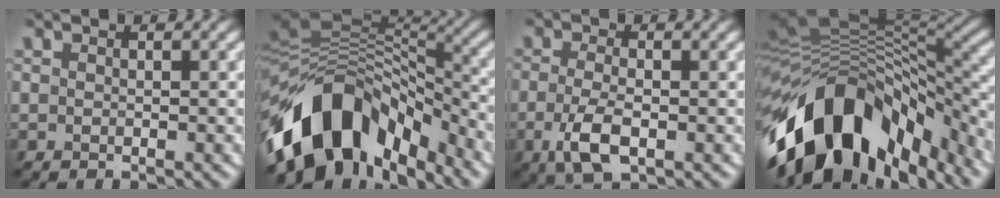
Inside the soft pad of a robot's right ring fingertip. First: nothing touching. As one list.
[{"total": 14.2, "force": [-7.1, 8.7, 8.6], "torque": [-0.171, 0.013, -0.116]}, {"total": 3.9, "force": [-1.3, 1.8, 3.3], "torque": [-0.080, -0.008, -0.029]}, {"total": 14.8, "force": [-6.9, 8.4, 10.1], "torque": [-0.182, 0.017, -0.112]}]